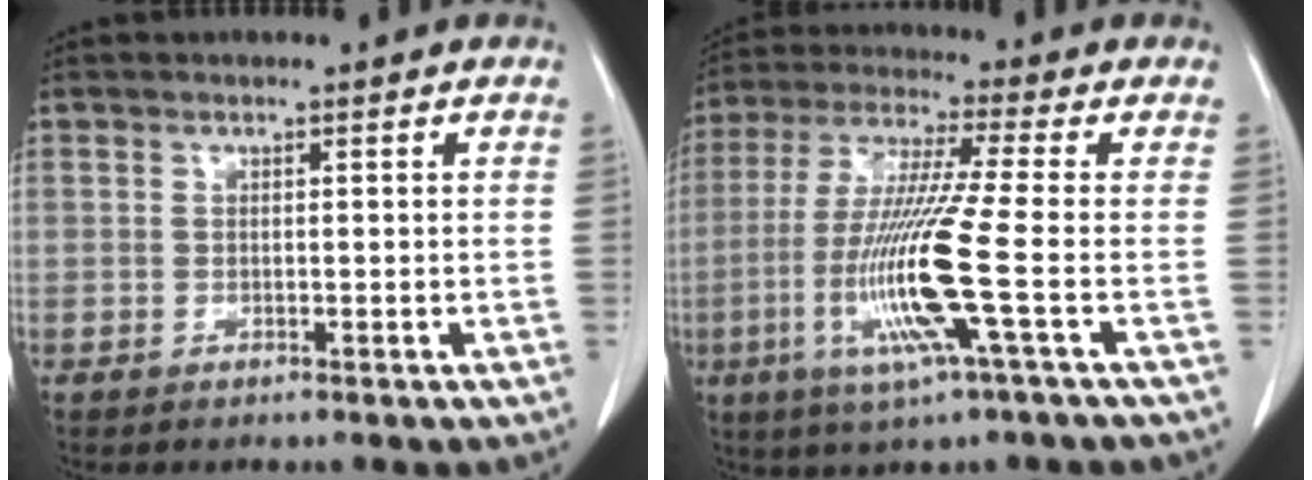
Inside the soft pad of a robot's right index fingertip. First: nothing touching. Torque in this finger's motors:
{"motor_torque": [2.14, 0.00, 1.05, 0.21]}